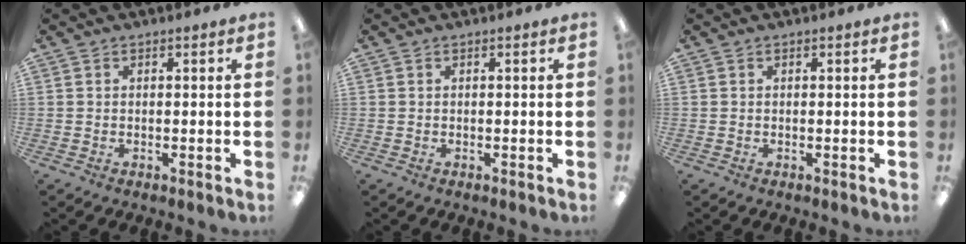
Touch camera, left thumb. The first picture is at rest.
{"total": 0.0}
{"total": 0.0}